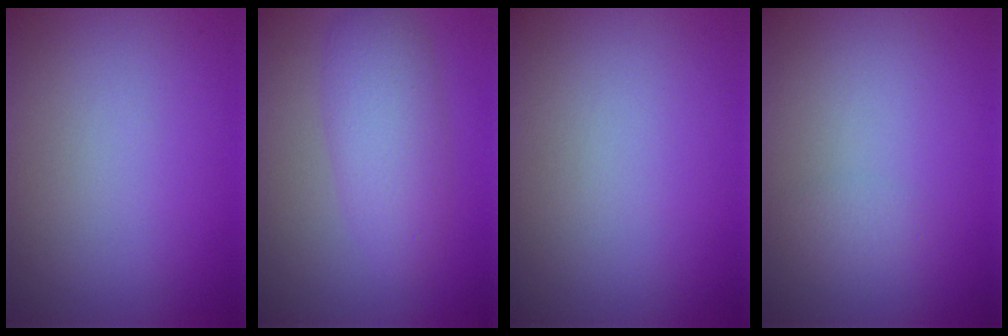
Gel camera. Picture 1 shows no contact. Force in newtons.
{"total": 4.0, "press": 4.0, "slide": 0.1}
{"total": 0.0}
{"total": 0.9, "press": 0.9, "slide": 0.0}